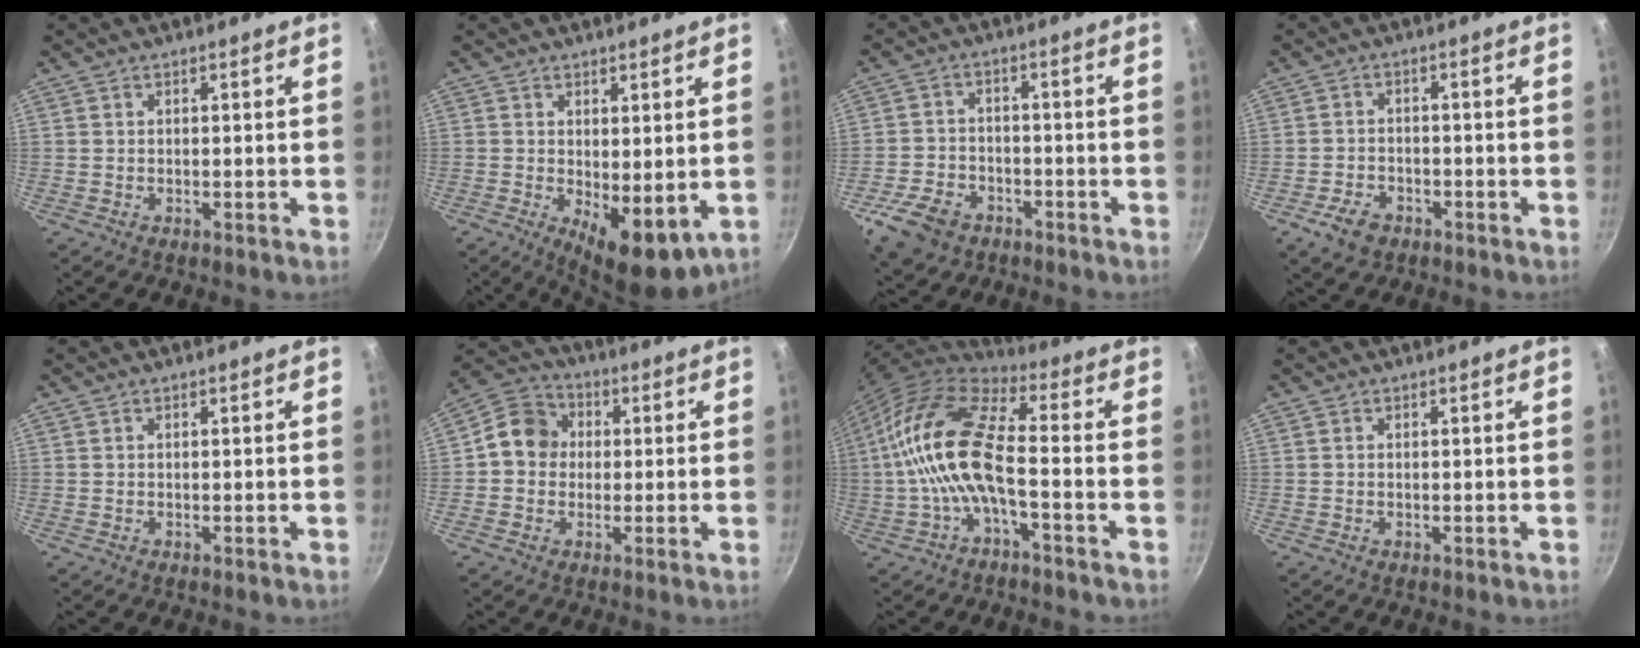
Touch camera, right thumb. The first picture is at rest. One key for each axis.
{"total": 8.3, "fx": -0.4, "fy": 3.6, "fz": 7.5, "tx": -0.089, "ty": -0.014, "tz": 0.007}
{"total": 9.4, "fx": -5.2, "fy": 6.4, "fz": 4.6, "tx": -0.084, "ty": 0.031, "tz": -0.092}
{"total": 5.2, "fx": -3.0, "fy": 3.4, "fz": 2.6, "tx": -0.047, "ty": 0.024, "tz": -0.050}
{"total": 0.0}
{"total": 8.7, "fx": 0.4, "fy": 7.7, "fz": 4.1, "tx": -0.038, "ty": 0.020, "tz": -0.016}
{"total": 15.3, "fx": -2.4, "fy": 5.8, "fz": 14.0, "tx": -0.280, "ty": 0.037, "tz": -0.060}
{"total": 0.0}